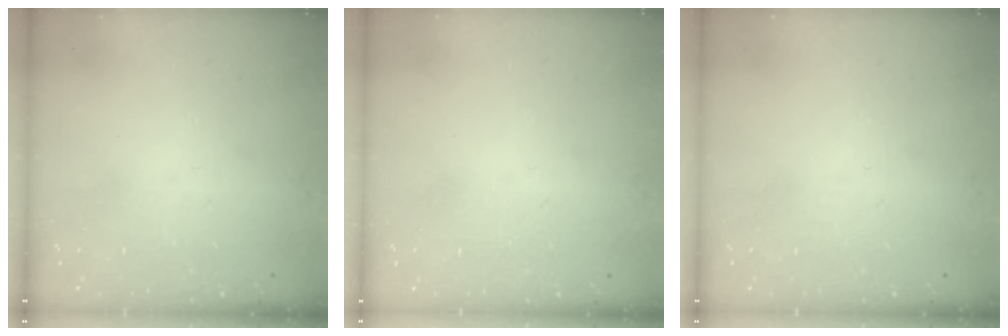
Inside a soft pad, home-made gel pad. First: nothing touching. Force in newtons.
{"total": 0.7, "press": 0.7, "slide": 0.3}
{"total": 0.0}